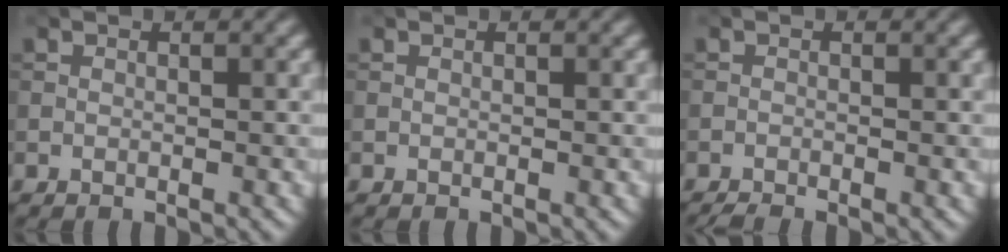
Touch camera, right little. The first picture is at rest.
{"total": 0.0}
{"total": 1.3, "force": [-1.2, 0.0, 0.5], "torque": [-0.009, -0.003, -0.027]}